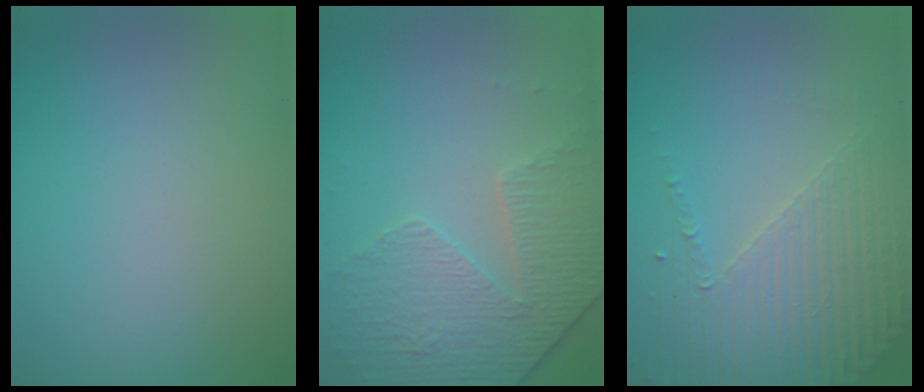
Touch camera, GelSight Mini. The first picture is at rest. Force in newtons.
{"total": 4.7, "press": 3.4, "slide": 3.2}
{"total": 4.5, "press": 3.4, "slide": 2.9}